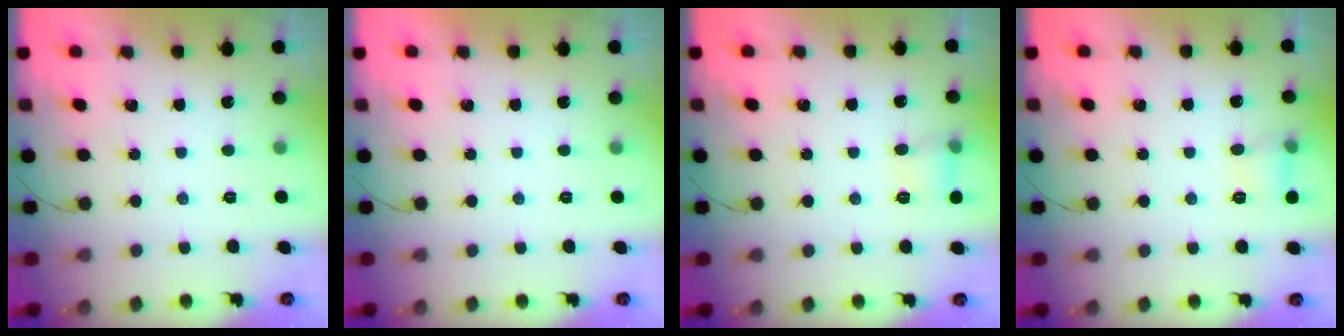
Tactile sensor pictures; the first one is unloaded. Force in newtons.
{"total": 0.0}
{"total": 5.2, "press": 5.0, "slide": 1.7}
{"total": 5.2, "press": 5.0, "slide": 1.7}